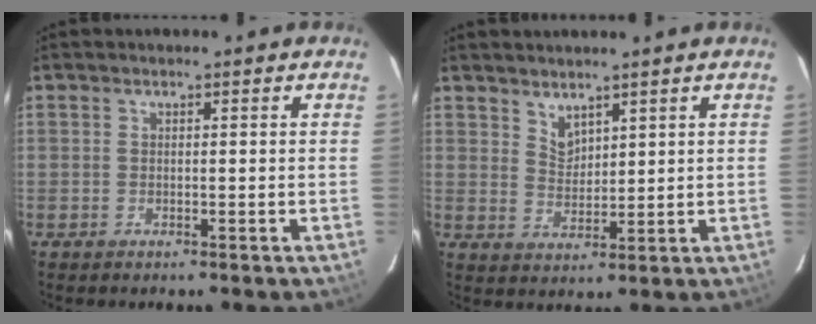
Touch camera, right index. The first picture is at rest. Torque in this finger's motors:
{"motor_torque": [-0.19, 0.12, -0.01, 0.00]}